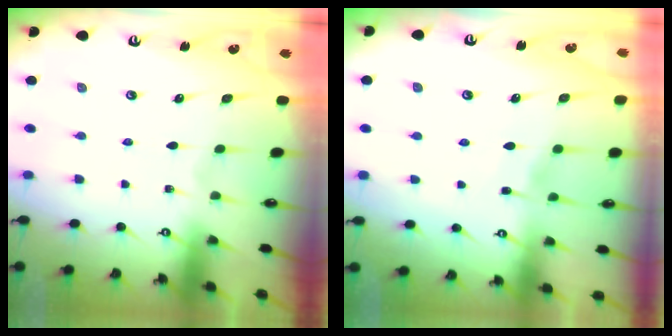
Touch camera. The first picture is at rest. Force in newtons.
{"total": 3.5, "press": 3.5, "slide": 0.4}